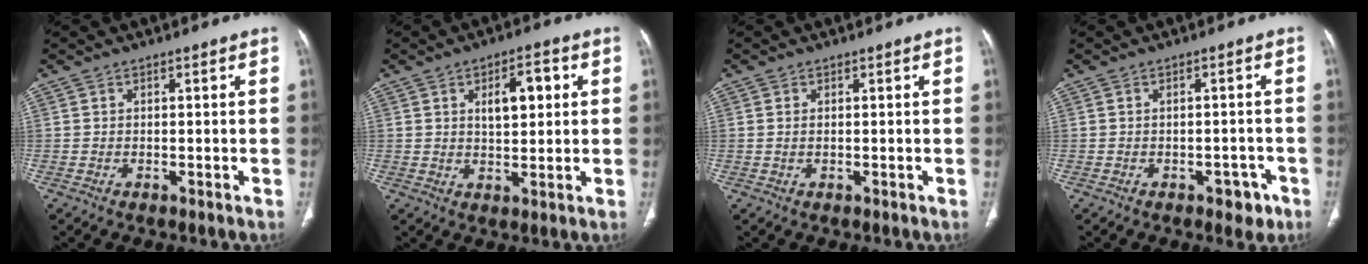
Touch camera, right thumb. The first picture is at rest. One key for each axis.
{"total": 7.0, "fx": 2.0, "fy": 3.4, "fz": 5.8, "tx": -0.074, "ty": 0.002, "tz": 0.035}
{"total": 0.7, "fx": 0.1, "fy": 0.4, "fz": 0.6, "tx": -0.019, "ty": 0.003, "tz": 0.005}
{"total": 3.8, "fx": -2.1, "fy": 2.3, "fz": 2.2, "tx": -0.009, "ty": 0.014, "tz": -0.021}